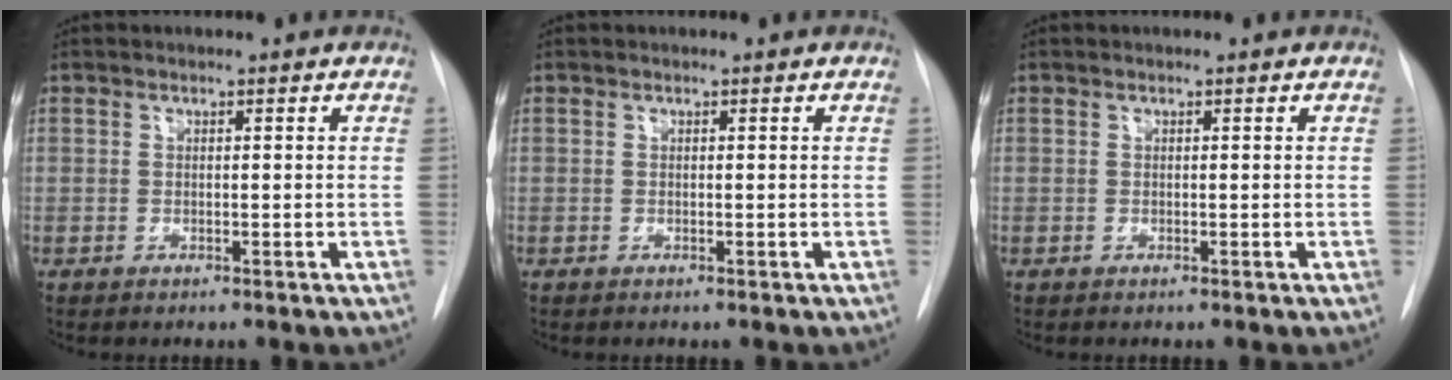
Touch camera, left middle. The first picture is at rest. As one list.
[{"total": 0.0}, {"total": 0.0}]